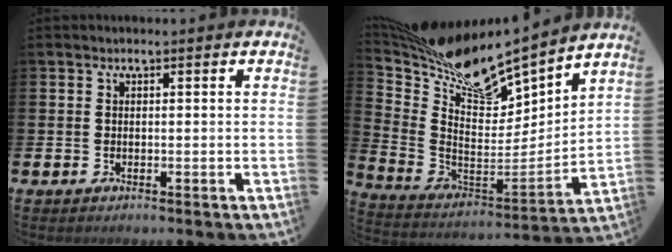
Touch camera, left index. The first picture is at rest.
{"total": 11.6, "force": [10.5, 2.3, 4.1], "torque": [-0.125, -0.075, 0.180]}